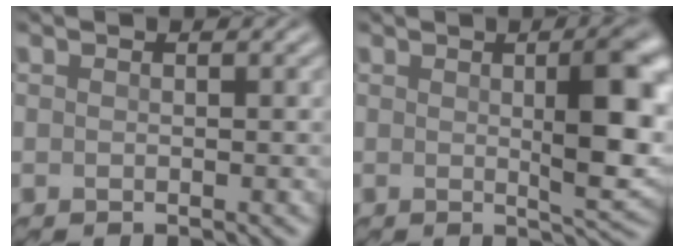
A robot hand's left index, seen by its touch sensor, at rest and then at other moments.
{"total": 6.8, "force": [0.8, 1.9, 6.5], "torque": [-0.096, 0.002, 0.016]}